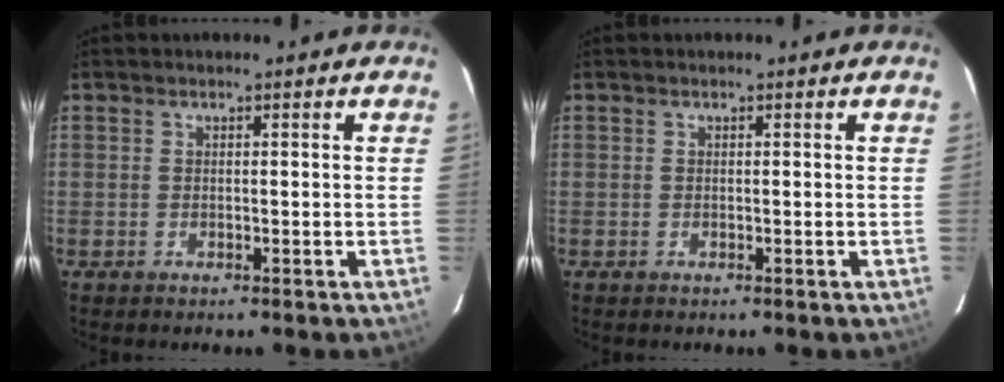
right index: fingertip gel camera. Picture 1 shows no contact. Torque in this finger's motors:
{"motor_torque": [1.68, 0.46, 0.01, 0.00]}